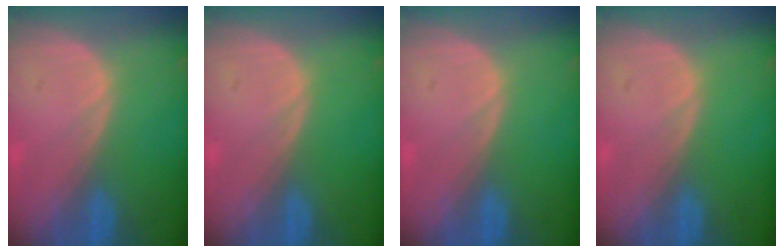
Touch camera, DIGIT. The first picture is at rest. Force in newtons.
{"total": 0.0}
{"total": 0.0}
{"total": 0.0}